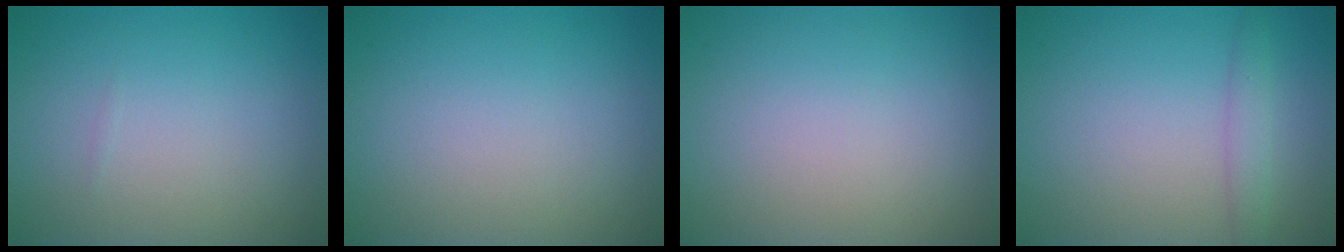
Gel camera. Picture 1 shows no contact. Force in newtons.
{"total": 0.0}
{"total": 0.0}
{"total": 1.7, "press": 1.7, "slide": 0.2}